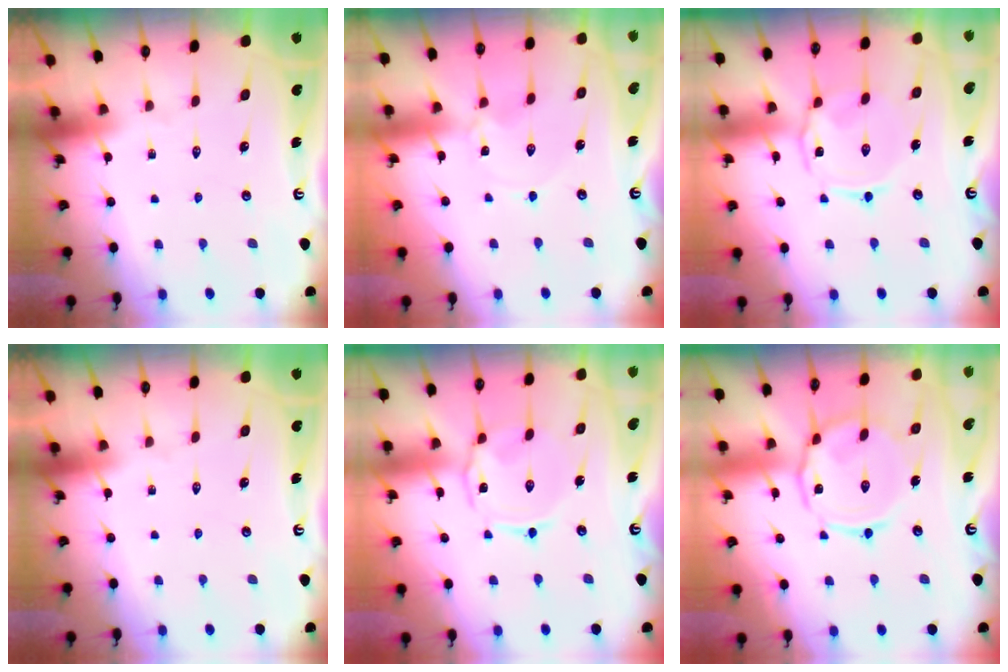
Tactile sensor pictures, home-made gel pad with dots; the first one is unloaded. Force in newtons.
{"total": 0.0}
{"total": 2.9, "press": 2.9, "slide": 0.5}
{"total": 0.0}
{"total": 2.9, "press": 2.9, "slide": 0.5}
{"total": 10.3, "press": 10.3, "slide": 0.8}